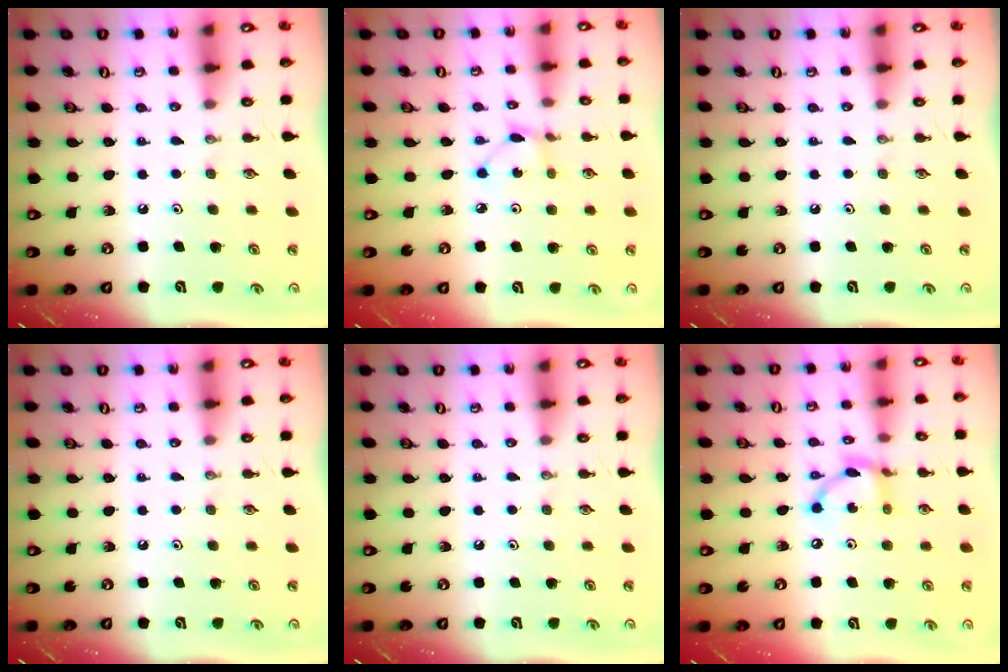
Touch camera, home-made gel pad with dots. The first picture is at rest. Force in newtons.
{"total": 1.9, "press": 1.9, "slide": 0.2}
{"total": 0.0}
{"total": 0.0}
{"total": 0.0}
{"total": 10.4, "press": 10.3, "slide": 0.6}